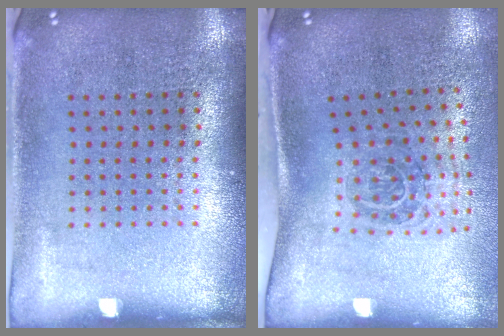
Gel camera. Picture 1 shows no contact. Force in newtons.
{"total": 1.9, "press": 1.2, "slide": 1.5}